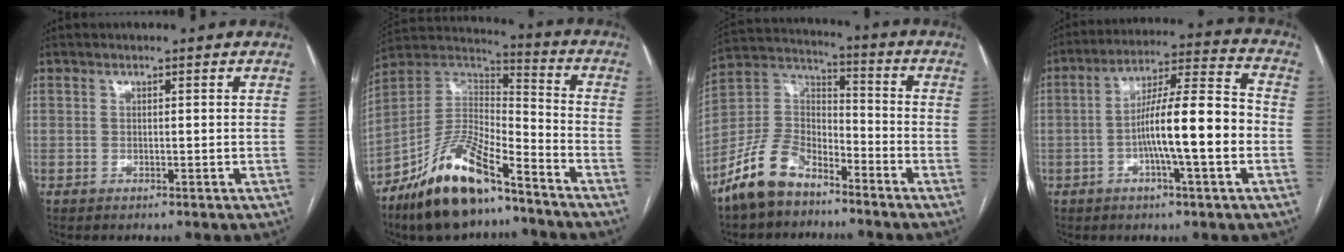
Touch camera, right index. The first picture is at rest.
{"total": 16.8, "force": [-11.6, 4.6, 11.2], "torque": [-0.217, 0.009, -0.211]}
{"total": 11.5, "force": [-8.5, 5.7, 5.2], "torque": [-0.115, 0.025, -0.169]}
{"total": 13.3, "force": [-2.8, 1.0, 13.0], "torque": [-0.218, 0.016, -0.050]}